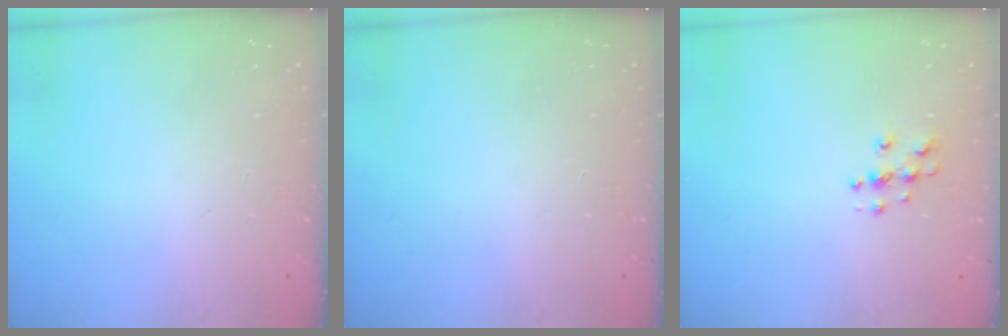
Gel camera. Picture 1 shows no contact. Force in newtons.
{"total": 0.0}
{"total": 3.7, "press": 3.7, "slide": 0.2}